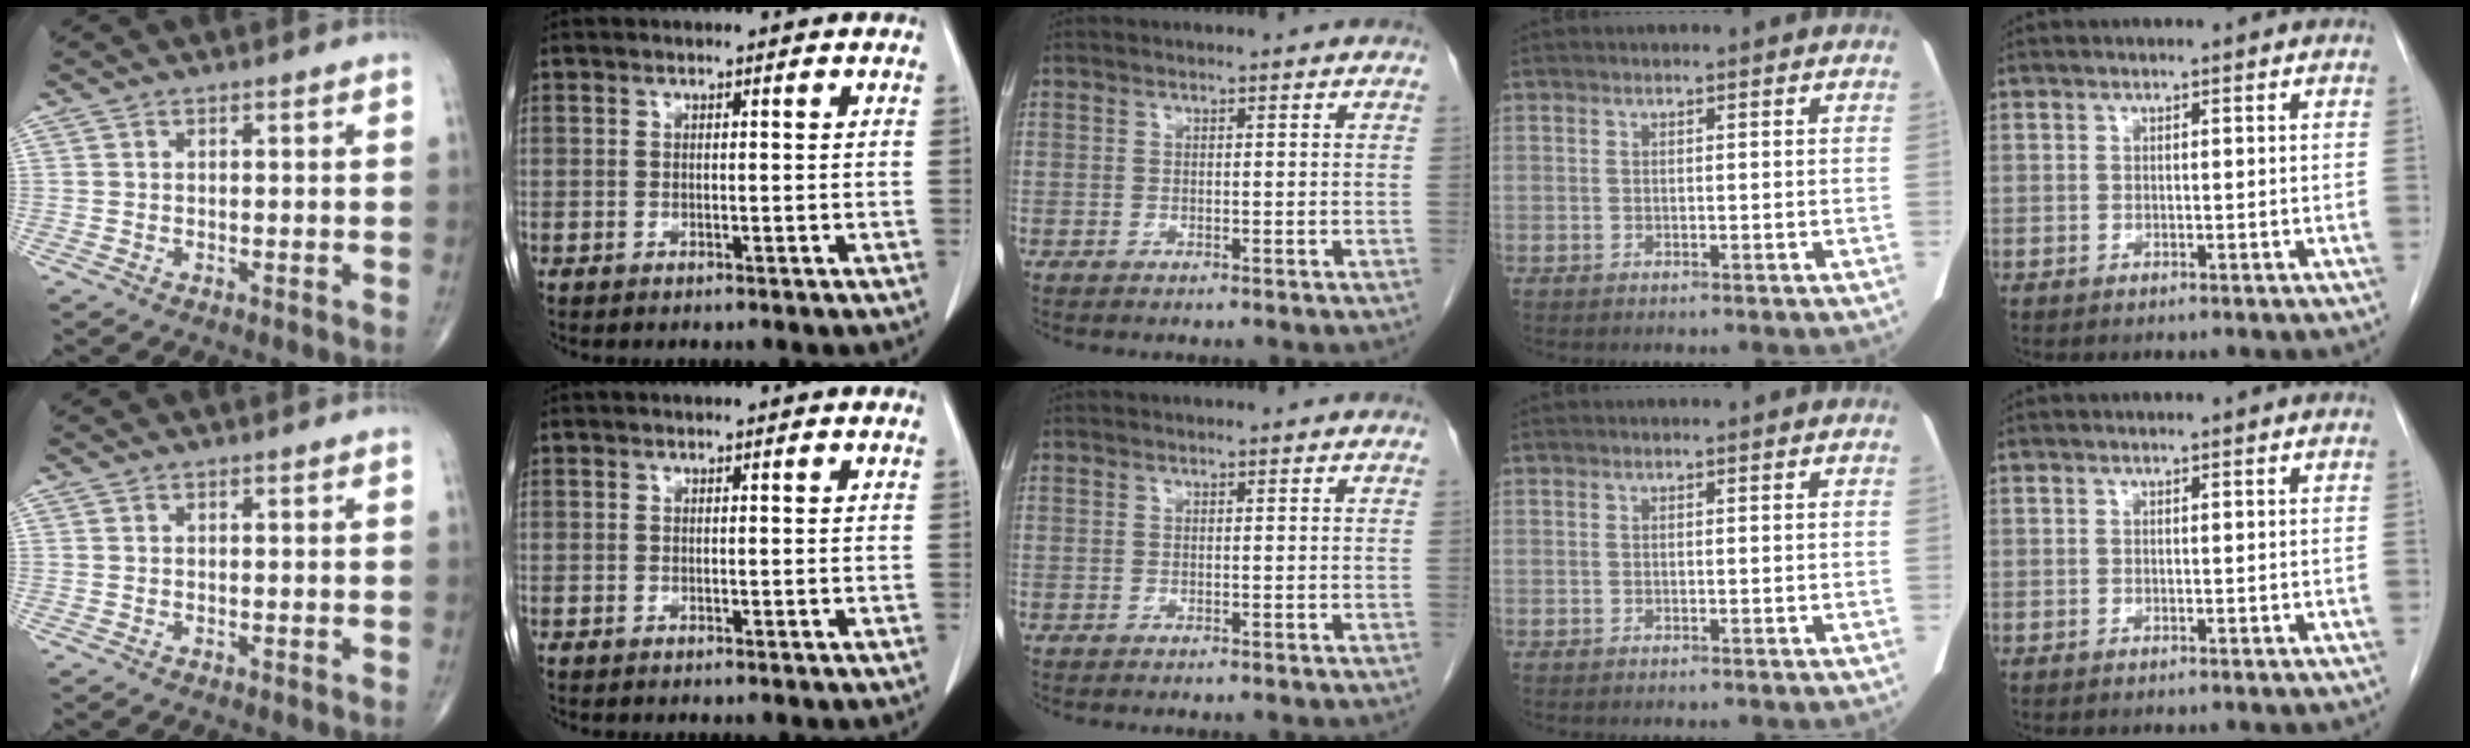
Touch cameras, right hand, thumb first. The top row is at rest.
{}